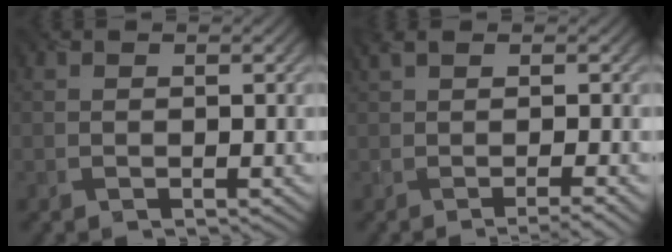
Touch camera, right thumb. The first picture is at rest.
{"total": 3.2, "force": [-0.4, 0.7, 3.1], "torque": [-0.045, 0.008, -0.011]}